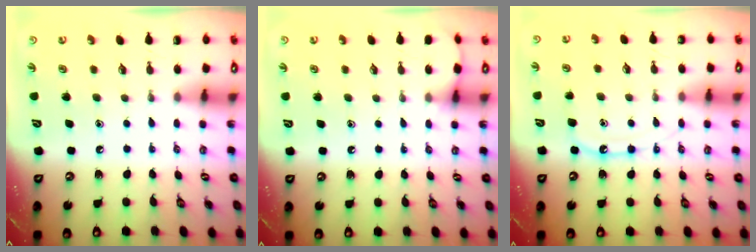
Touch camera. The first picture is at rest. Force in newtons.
{"total": 3.8, "press": 3.8, "slide": 0.5}
{"total": 9.0, "press": 8.9, "slide": 0.7}